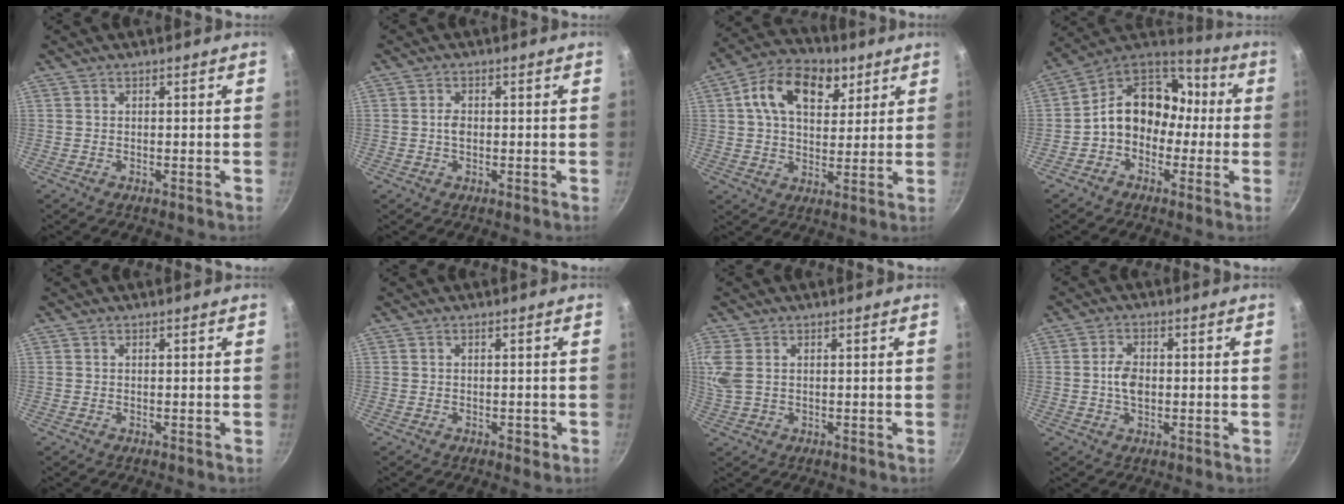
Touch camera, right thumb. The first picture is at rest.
{"total": 2.0, "force": [-0.1, 1.3, 1.5], "torque": [-0.025, 0.003, -0.006]}
{"total": 14.9, "force": [5.7, 9.6, 9.9], "torque": [-0.140, 0.000, 0.092]}
{"total": 14.9, "force": [-1.4, 11.3, 9.6], "torque": [-0.114, 0.051, -0.038]}
{"total": 0.0}
{"total": 1.2, "force": [-0.4, 0.7, 0.9], "torque": [-0.004, 0.000, -0.005]}
{"total": 5.6, "force": [1.1, 3.6, 4.2], "torque": [-0.131, 0.010, 0.030]}
{"total": 4.5, "force": [-0.2, 2.8, 3.5], "torque": [-0.064, 0.006, -0.005]}